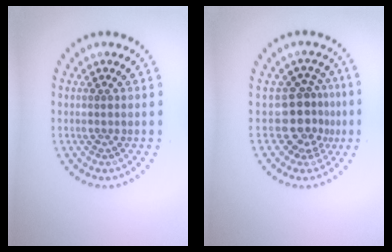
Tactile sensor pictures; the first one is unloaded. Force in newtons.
{"total": 3.4, "press": 2.6, "slide": 2.3}